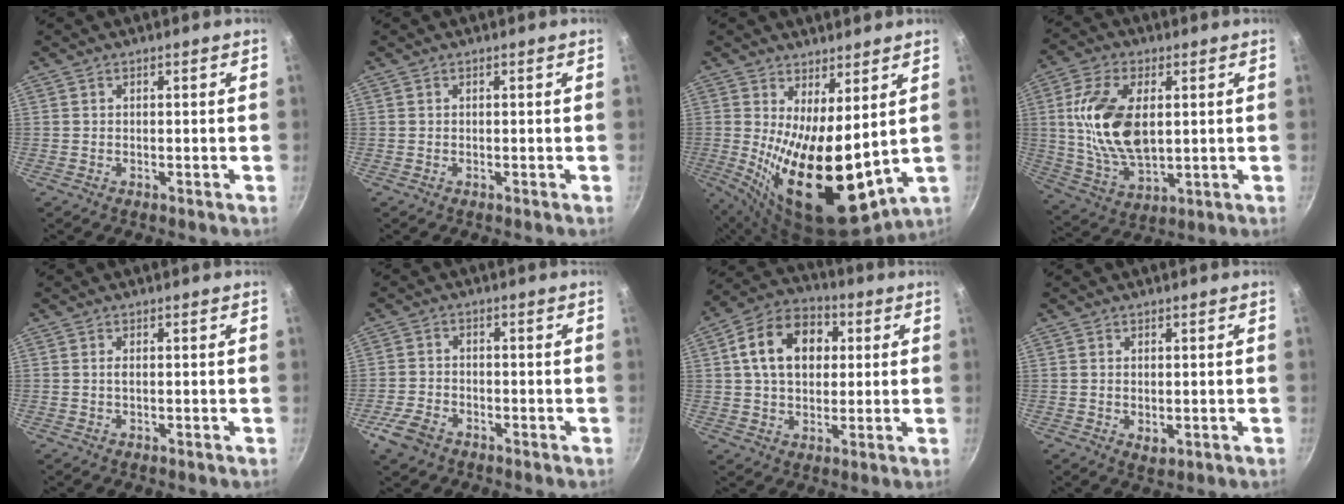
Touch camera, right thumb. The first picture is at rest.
{"total": 0.0}
{"total": 16.4, "force": [2.1, 6.6, 14.8], "torque": [-0.215, -0.044, 0.053]}
{"total": 15.9, "force": [2.3, 8.8, 13.0], "torque": [-0.238, -0.007, 0.050]}
{"total": 0.7, "force": [0.0, 0.2, 0.7], "torque": [-0.016, 0.001, 0.000]}
{"total": 5.7, "force": [-3.5, 3.4, 2.9], "torque": [-0.063, 0.022, -0.069]}
{"total": 14.2, "force": [3.0, 10.1, 9.4], "torque": [-0.130, 0.018, 0.036]}
{"total": 2.3, "force": [-0.1, 1.4, 1.8], "torque": [-0.027, -0.007, 0.000]}